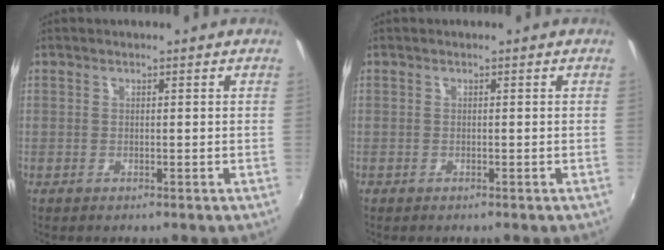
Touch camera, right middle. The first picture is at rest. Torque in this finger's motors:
{"motor_torque": [-0.12, -0.06, -0.02, -0.01]}